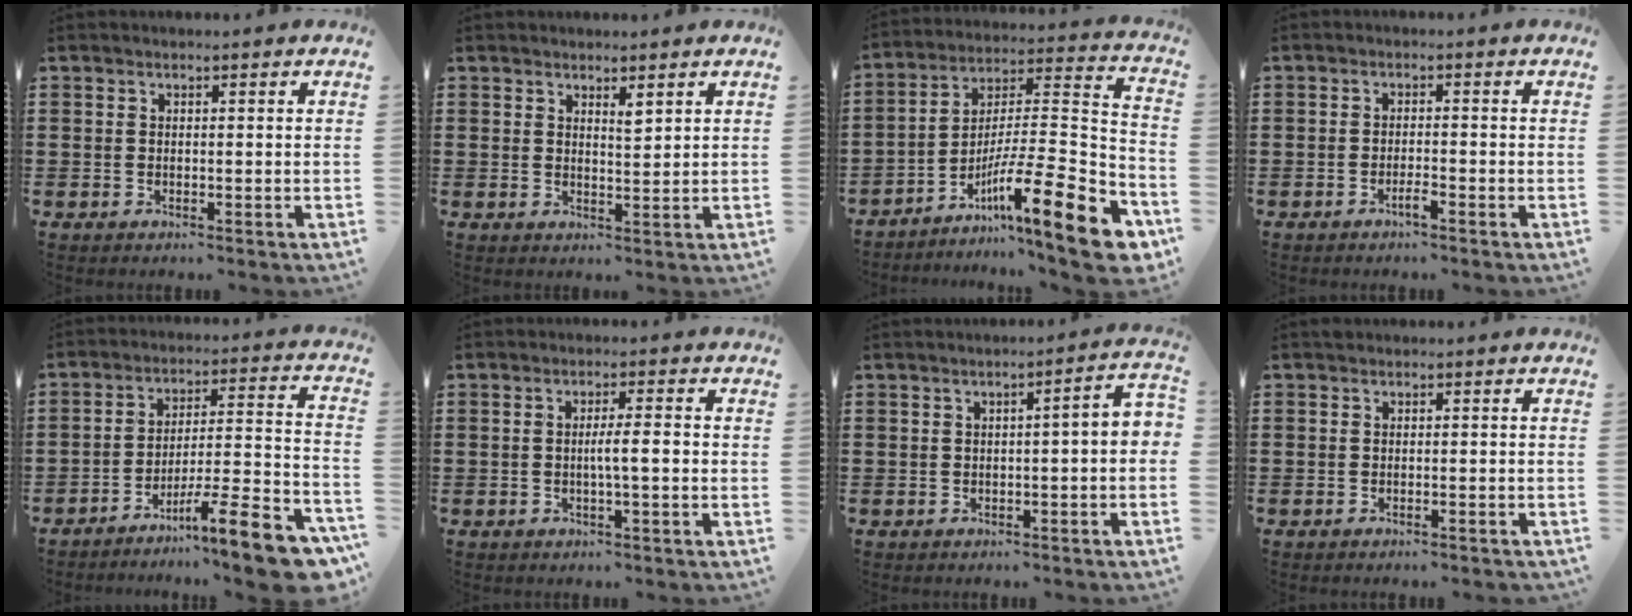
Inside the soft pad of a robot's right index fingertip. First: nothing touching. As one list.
[{"total": 1.9, "force": [1.6, 0.4, 0.9], "torque": [-0.012, -0.001, 0.028]}, {"total": 16.6, "force": [-9.4, 2.8, 13.4], "torque": [-0.193, 0.013, -0.163]}, {"total": 1.8, "force": [-1.2, 0.2, 1.3], "torque": [-0.023, -0.003, -0.021]}, {"total": 13.0, "force": [-9.5, 1.2, 8.8], "torque": [-0.113, 0.024, -0.175]}, {"total": 3.0, "force": [-0.5, 0.2, 2.9], "torque": [-0.050, -0.003, -0.011]}, {"total": 2.5, "force": [-1.1, 0.3, 2.2], "torque": [-0.038, -0.001, -0.023]}, {"total": 0.7, "force": [-0.7, 0.1, 0.1], "torque": [-0.005, 0.000, -0.014]}]